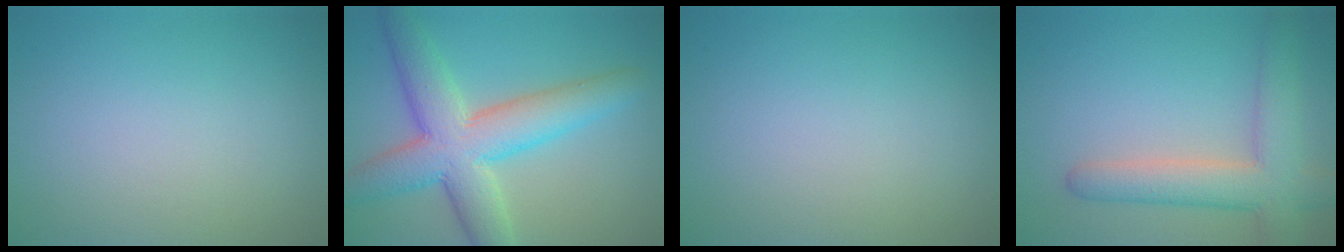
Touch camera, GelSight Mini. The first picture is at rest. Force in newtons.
{"total": 8.7, "press": 8.7, "slide": 0.5}
{"total": 0.0}
{"total": 5.8, "press": 5.8, "slide": 0.5}